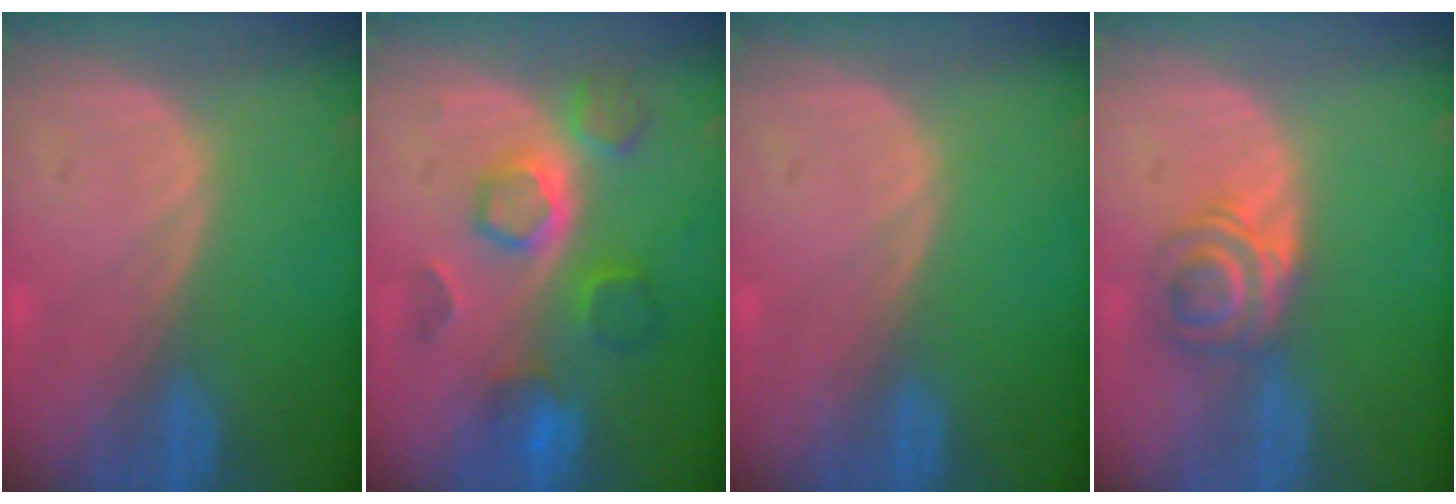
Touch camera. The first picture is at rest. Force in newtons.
{"total": 8.6, "press": 7.7, "slide": 3.7}
{"total": 0.0}
{"total": 5.9, "press": 4.9, "slide": 3.2}